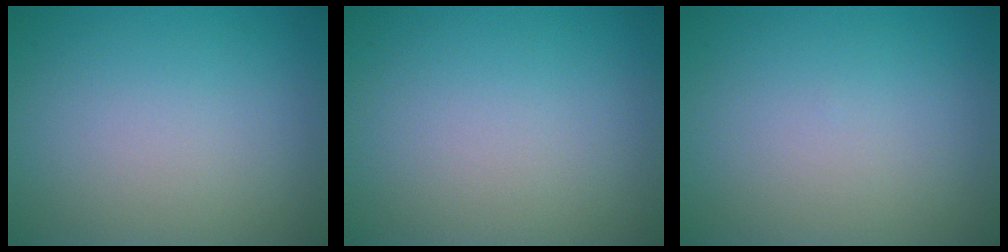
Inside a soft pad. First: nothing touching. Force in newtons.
{"total": 0.0}
{"total": 0.0}